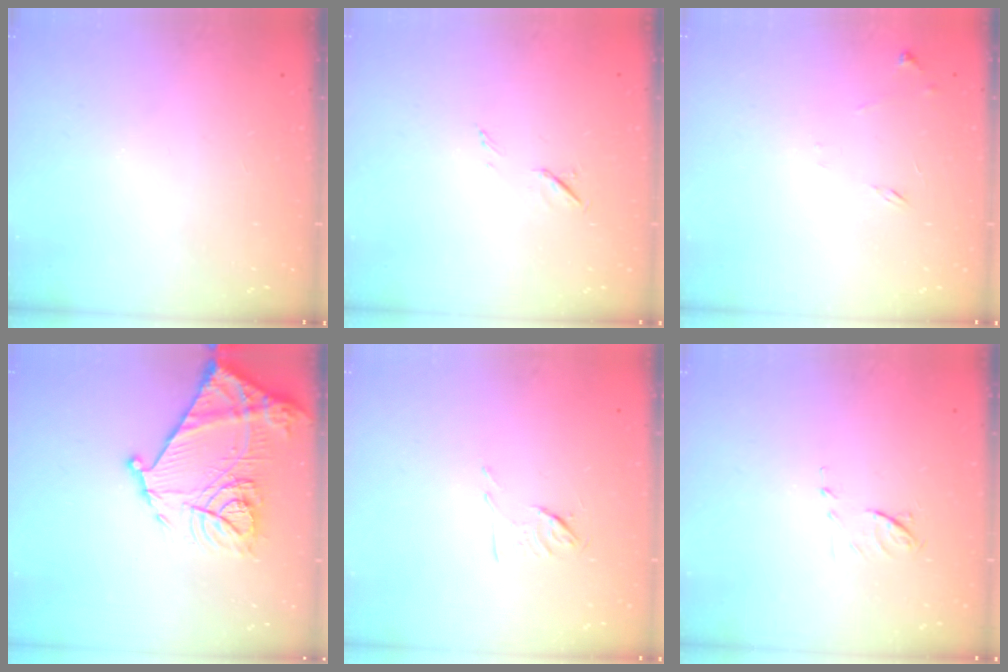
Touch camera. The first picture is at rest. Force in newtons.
{"total": 5.5, "press": 5.3, "slide": 1.5}
{"total": 6.7, "press": 6.7, "slide": 0.6}
{"total": 20.6, "press": 20.5, "slide": 1.8}
{"total": 5.8, "press": 5.7, "slide": 1.2}
{"total": 6.2, "press": 6.2, "slide": 0.9}